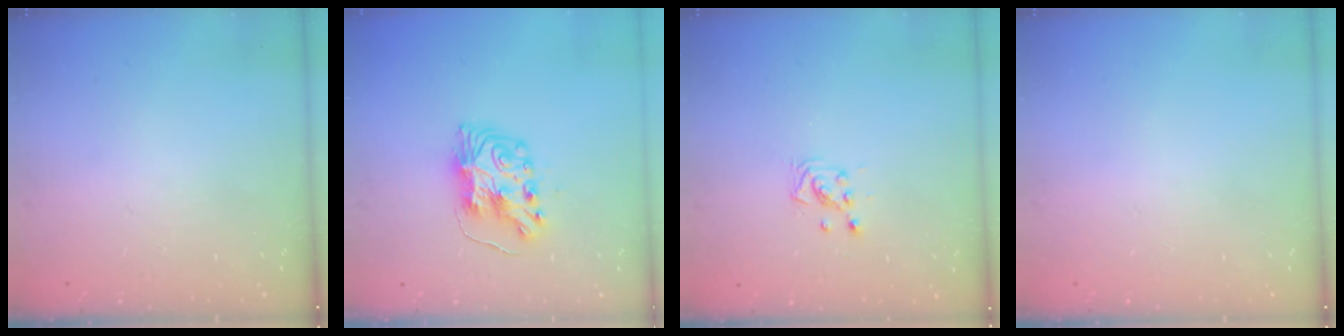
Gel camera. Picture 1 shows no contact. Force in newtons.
{"total": 8.3, "press": 8.3, "slide": 0.2}
{"total": 2.9, "press": 2.9, "slide": 0.3}
{"total": 0.0}